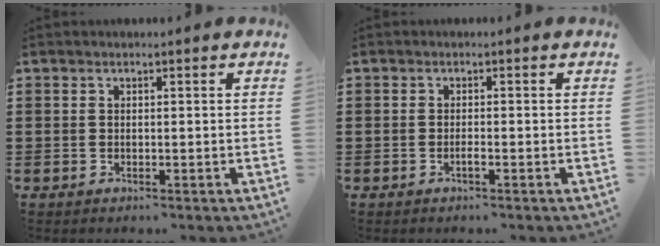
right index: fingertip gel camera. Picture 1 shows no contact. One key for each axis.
{"total": 1.0, "fx": -0.6, "fy": 0.1, "fz": 0.8, "tx": -0.015, "ty": -0.003, "tz": -0.010}